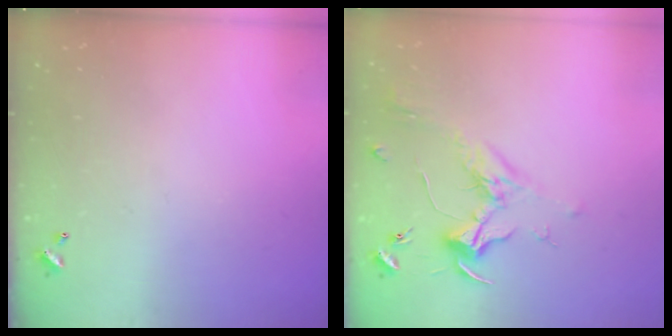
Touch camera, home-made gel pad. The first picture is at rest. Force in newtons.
{"total": 1.8, "press": 1.6, "slide": 0.7}